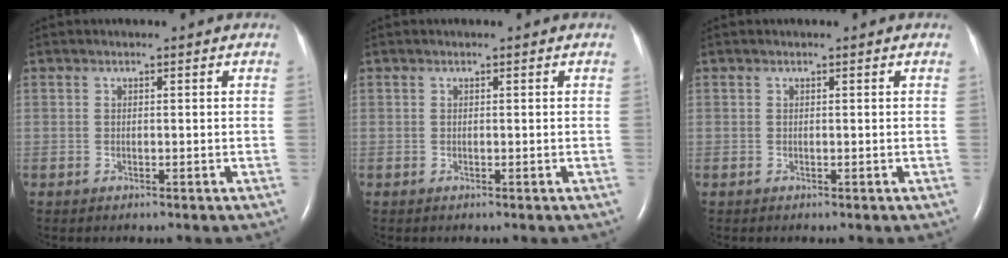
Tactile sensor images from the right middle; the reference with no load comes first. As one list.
[{"total": 0.0}, {"total": 0.0}]